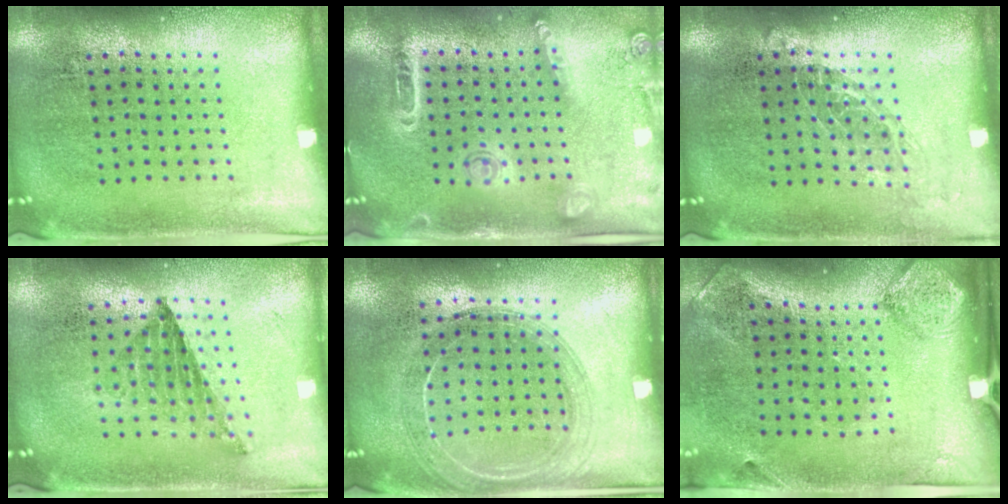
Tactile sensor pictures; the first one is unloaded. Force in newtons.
{"total": 1.5, "press": 1.5, "slide": 0.5}
{"total": 1.0, "press": 0.9, "slide": 0.5}
{"total": 0.5, "press": 0.5, "slide": 0.1}
{"total": 1.6, "press": 1.6, "slide": 0.4}
{"total": 1.9, "press": 1.1, "slide": 1.6}